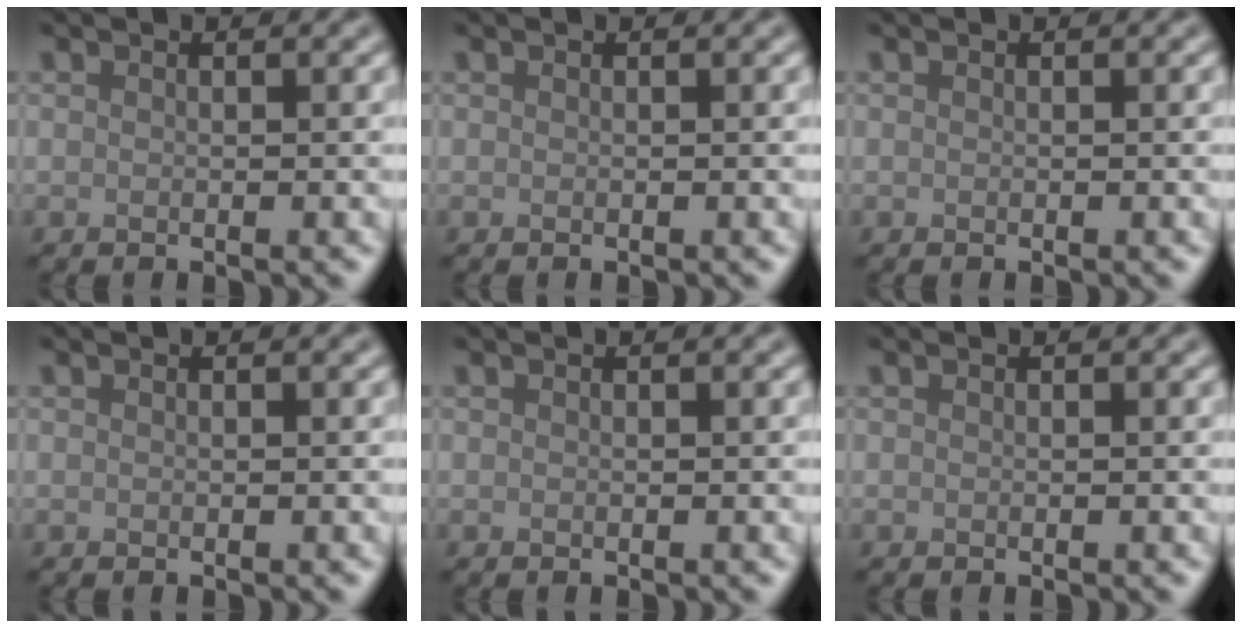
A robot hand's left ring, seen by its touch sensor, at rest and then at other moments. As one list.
[{"total": 0.0}, {"total": 0.0}, {"total": 0.0}, {"total": 0.0}, {"total": 0.0}]